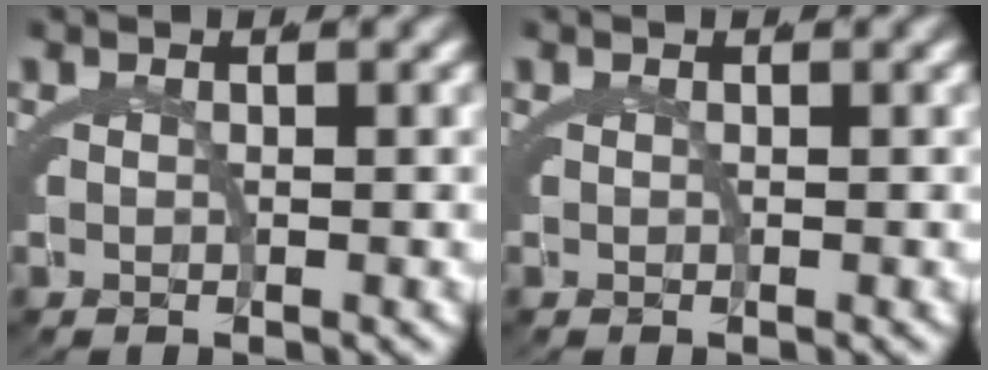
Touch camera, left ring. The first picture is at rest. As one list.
[{"total": 0.0}]